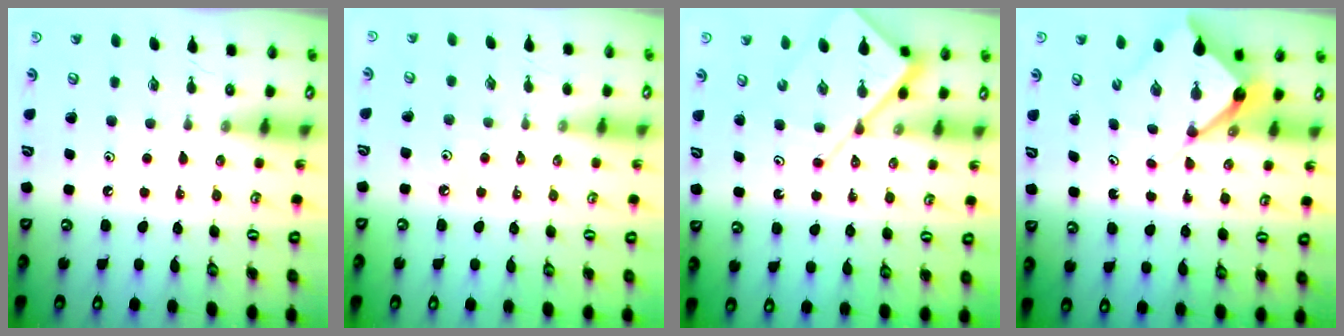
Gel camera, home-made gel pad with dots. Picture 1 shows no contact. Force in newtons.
{"total": 2.2, "press": 2.2, "slide": 0.4}
{"total": 8.6, "press": 8.6, "slide": 1.0}
{"total": 7.5, "press": 7.5, "slide": 0.6}